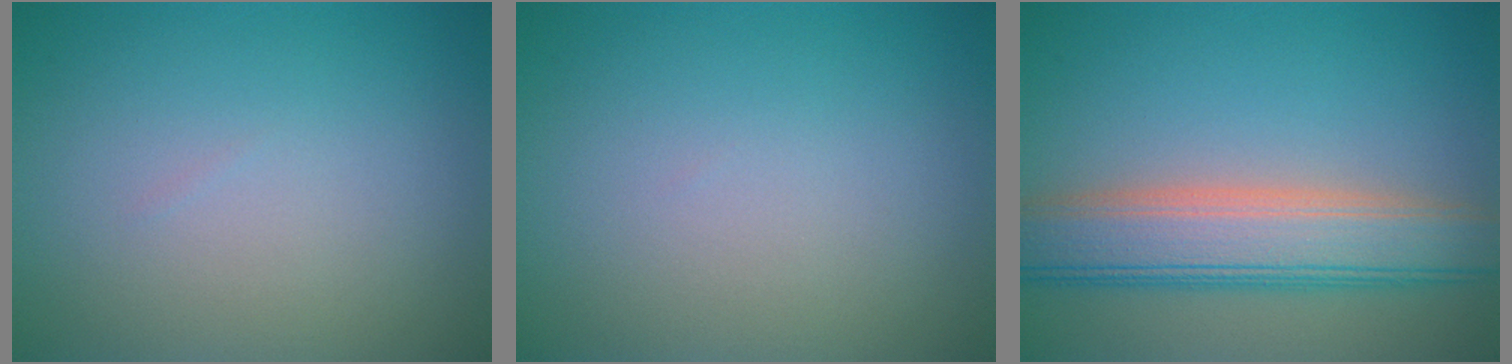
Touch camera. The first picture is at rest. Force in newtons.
{"total": 0.0}
{"total": 7.2, "press": 7.2, "slide": 0.1}